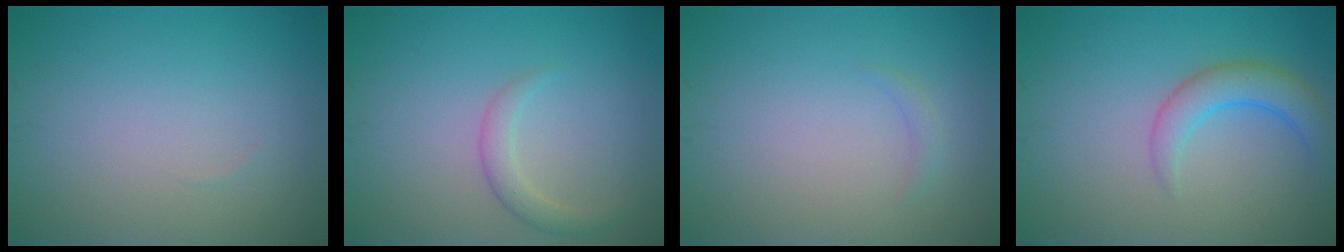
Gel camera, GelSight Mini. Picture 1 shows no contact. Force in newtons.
{"total": 1.8, "press": 1.8, "slide": 0.1}
{"total": 0.7, "press": 0.7, "slide": 0.1}
{"total": 3.4, "press": 3.4, "slide": 0.3}